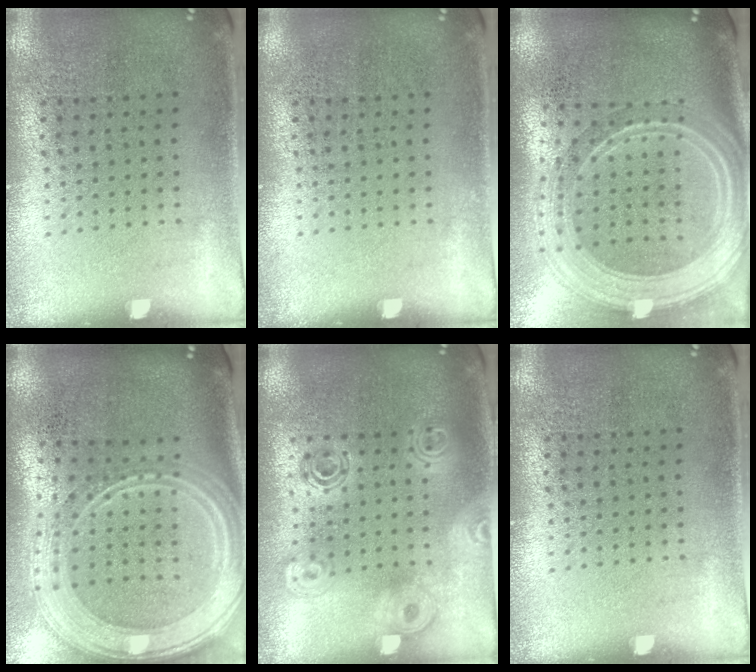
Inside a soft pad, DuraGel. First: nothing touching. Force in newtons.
{"total": 0.0}
{"total": 2.9, "press": 2.4, "slide": 1.6}
{"total": 3.1, "press": 2.5, "slide": 1.8}
{"total": 1.7, "press": 1.5, "slide": 0.8}
{"total": 0.0}